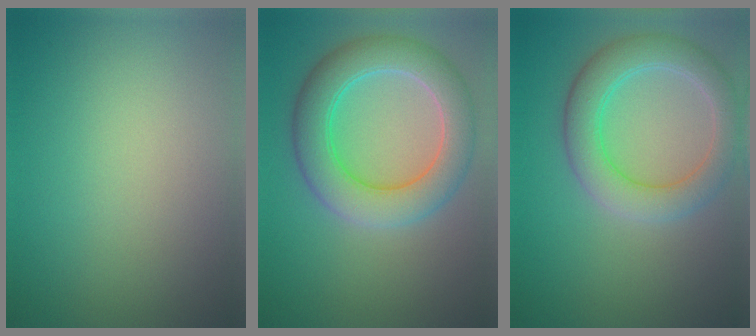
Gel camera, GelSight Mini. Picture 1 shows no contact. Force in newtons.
{"total": 7.2, "press": 7.2, "slide": 0.2}
{"total": 5.1, "press": 5.1, "slide": 0.4}